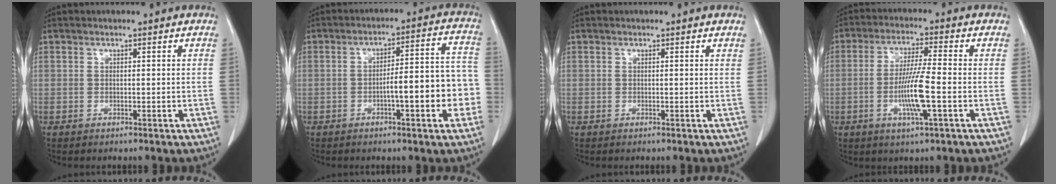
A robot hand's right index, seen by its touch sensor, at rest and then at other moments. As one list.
[{"total": 11.1, "force": [-2.9, 2.2, 10.5], "torque": [-0.135, 0.036, -0.036]}, {"total": 0.0}, {"total": 8.3, "force": [-2.1, 0.0, 8.0], "torque": [-0.153, -0.008, -0.042]}]